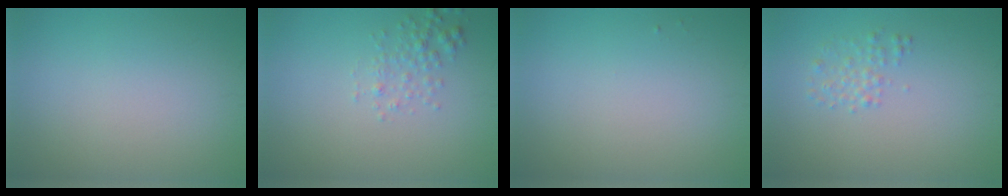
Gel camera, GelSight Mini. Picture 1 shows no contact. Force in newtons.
{"total": 1.6, "press": 1.6, "slide": 0.1}
{"total": 0.0}
{"total": 1.5, "press": 1.5, "slide": 0.1}